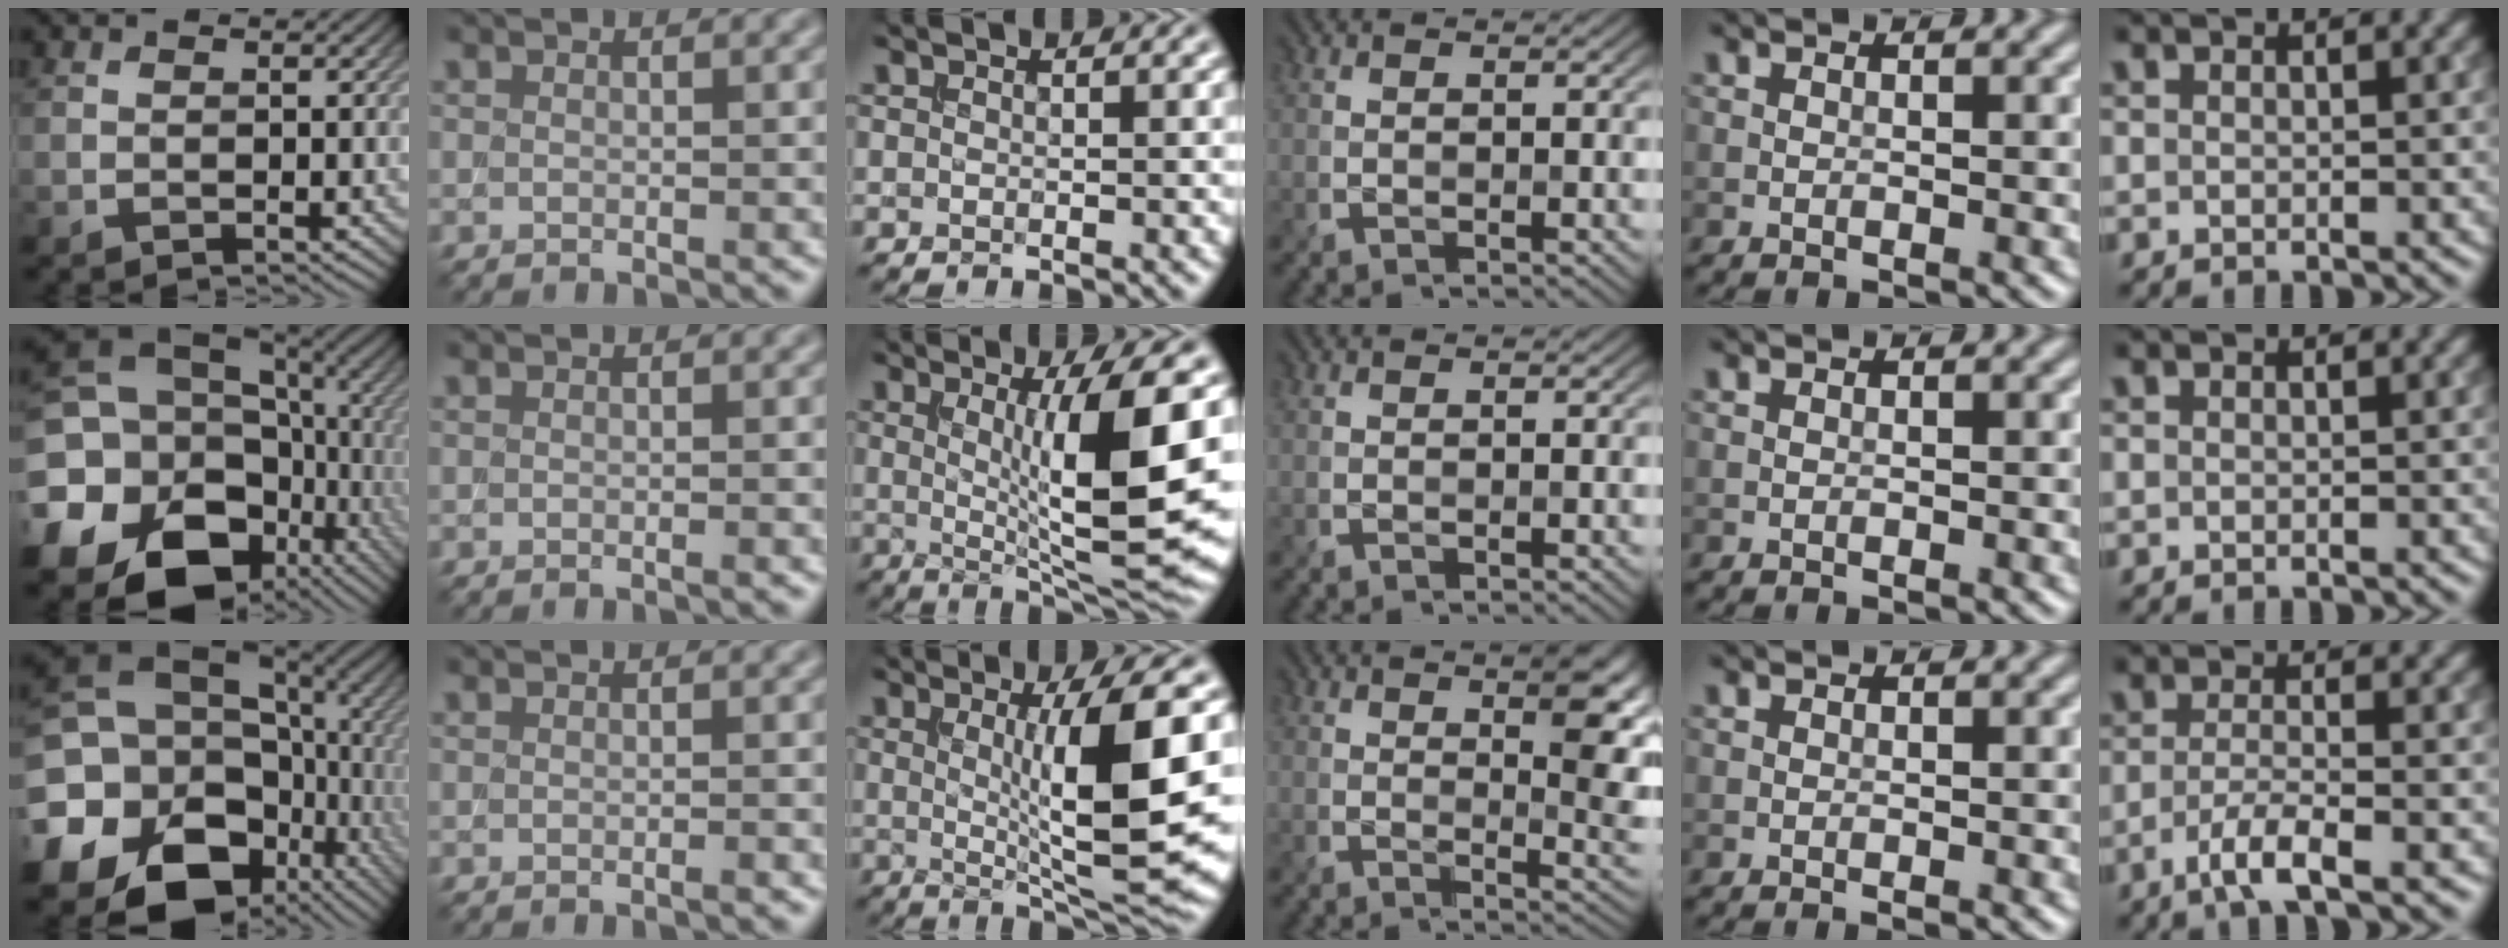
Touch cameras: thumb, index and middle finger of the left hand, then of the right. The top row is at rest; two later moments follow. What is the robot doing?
{"motion": "insert", "object": "backpack"}